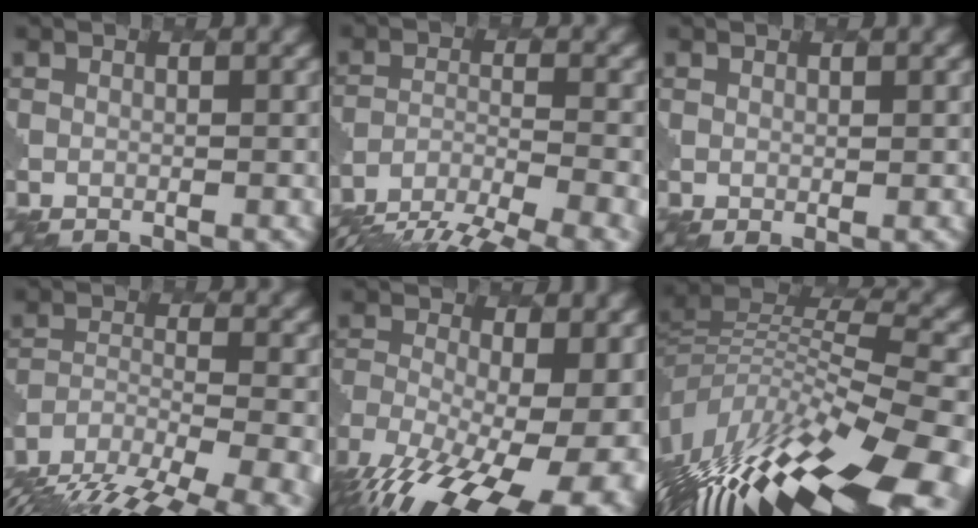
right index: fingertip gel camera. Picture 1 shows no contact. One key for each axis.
{"total": 10.1, "fx": -8.6, "fy": 3.0, "fz": 4.4, "tx": -0.090, "ty": -0.017, "tz": -0.124}
{"total": 1.2, "fx": 1.1, "fy": 0.0, "fz": 0.5, "tx": -0.019, "ty": -0.006, "tz": 0.017}
{"total": 14.2, "fx": -11.6, "fy": 5.0, "fz": 6.5, "tx": -0.131, "ty": -0.025, "tz": -0.153}
{"total": 17.2, "fx": -8.6, "fy": 8.0, "fz": 12.6, "tx": -0.217, "ty": -0.036, "tz": -0.109}
{"total": 15.2, "fx": -7.0, "fy": 4.5, "fz": 12.7, "tx": -0.254, "ty": 0.008, "tz": -0.117}